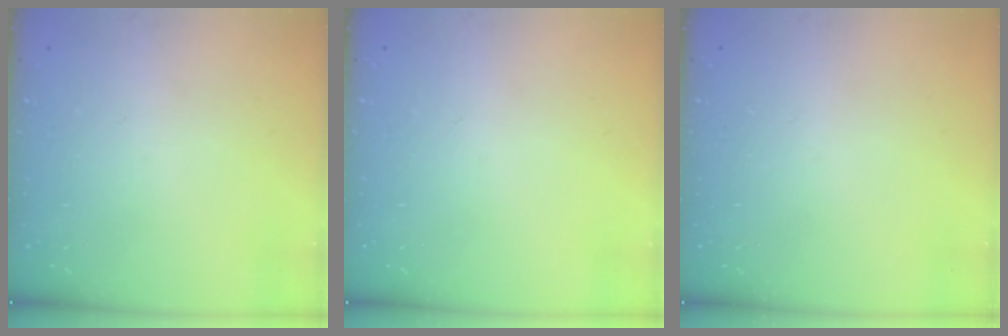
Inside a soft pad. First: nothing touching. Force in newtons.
{"total": 0.0}
{"total": 0.0}